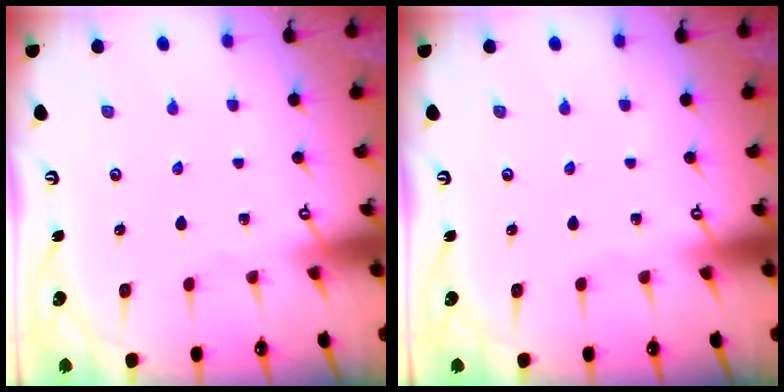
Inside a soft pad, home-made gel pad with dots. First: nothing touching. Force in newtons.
{"total": 0.0}